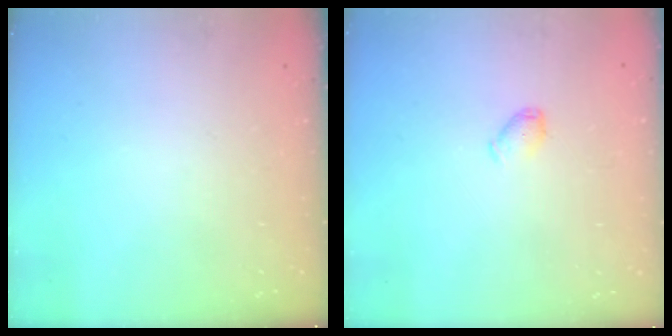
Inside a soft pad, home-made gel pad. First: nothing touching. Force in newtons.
{"total": 4.6, "press": 4.5, "slide": 0.8}